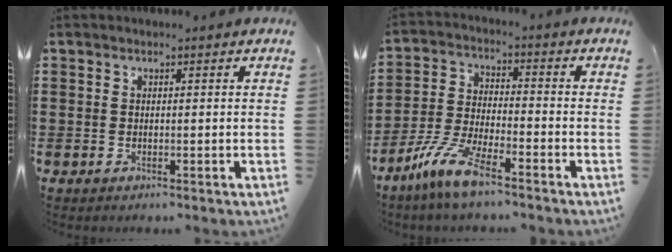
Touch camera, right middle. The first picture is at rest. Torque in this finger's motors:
{"motor_torque": [2.14, 0.00, 0.56, 0.21]}